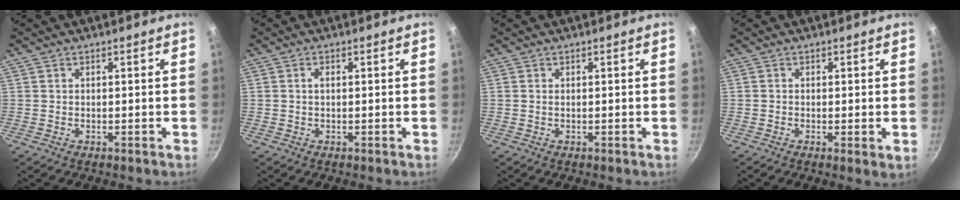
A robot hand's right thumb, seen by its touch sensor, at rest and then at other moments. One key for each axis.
{"total": 1.1, "fx": 0.2, "fy": 0.6, "fz": 1.0, "tx": -0.017, "ty": 0.001, "tz": 0.003}
{"total": 0.0}
{"total": 2.3, "fx": -0.4, "fy": 0.5, "fz": 2.2, "tx": -0.044, "ty": -0.009, "tz": -0.010}